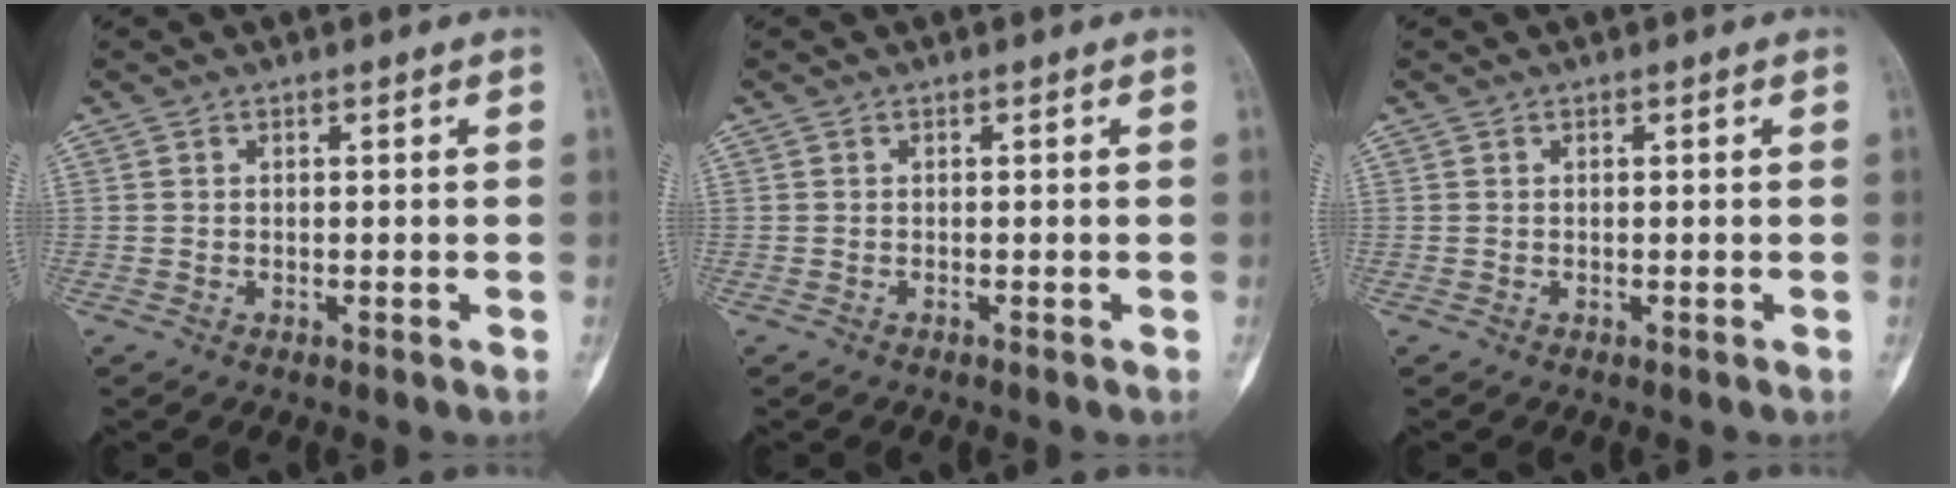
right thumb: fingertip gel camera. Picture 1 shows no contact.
{"total": 0.0}
{"total": 0.0}